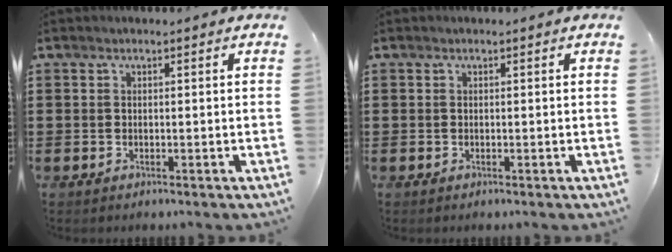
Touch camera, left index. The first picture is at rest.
{"total": 0.0}